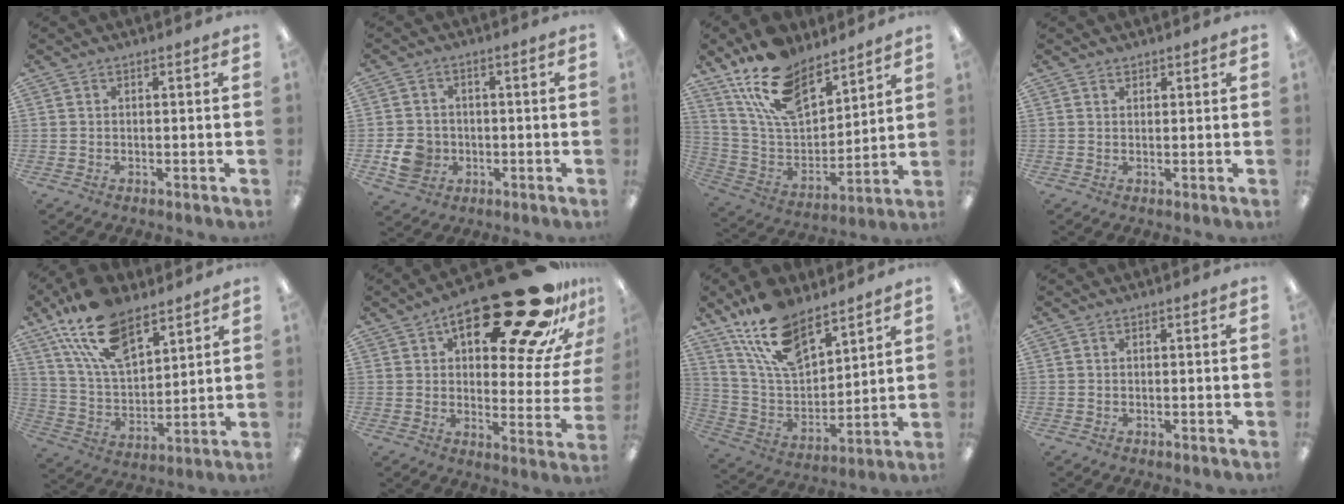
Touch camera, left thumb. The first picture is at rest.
{"total": 6.9, "force": [-1.6, 6.1, 2.7], "torque": [-0.051, 0.008, -0.027]}
{"total": 17.9, "force": [13.2, 8.5, 8.6], "torque": [-0.180, -0.067, 0.245]}
{"total": 1.1, "force": [1.0, 0.6, 0.1], "torque": [-0.002, 0.001, 0.018]}
{"total": 18.9, "force": [12.4, 9.2, 10.8], "torque": [-0.206, -0.053, 0.226]}
{"total": 26.4, "force": [16.8, 9.6, 17.9], "torque": [-0.239, -0.104, 0.264]}
{"total": 17.5, "force": [12.8, 7.7, 9.0], "torque": [-0.191, -0.059, 0.235]}
{"total": 0.0}